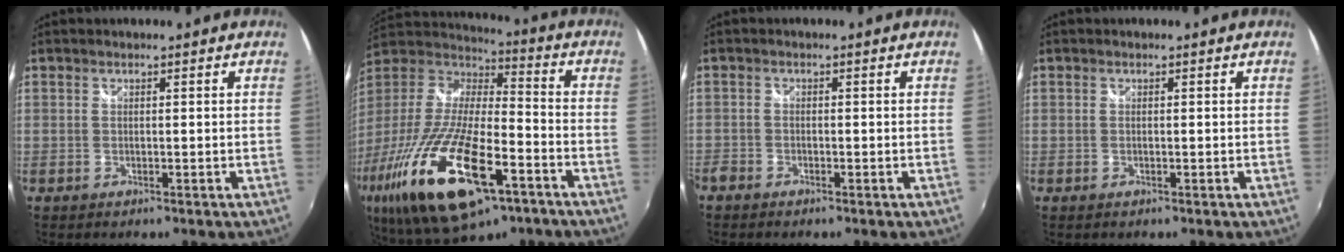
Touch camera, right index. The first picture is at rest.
{"total": 30.4, "force": [-14.8, 10.9, 24.3], "torque": [-0.489, -0.069, -0.259]}
{"total": 1.9, "force": [-1.6, 0.9, 0.2], "torque": [-0.012, -0.004, -0.032]}
{"total": 0.0}